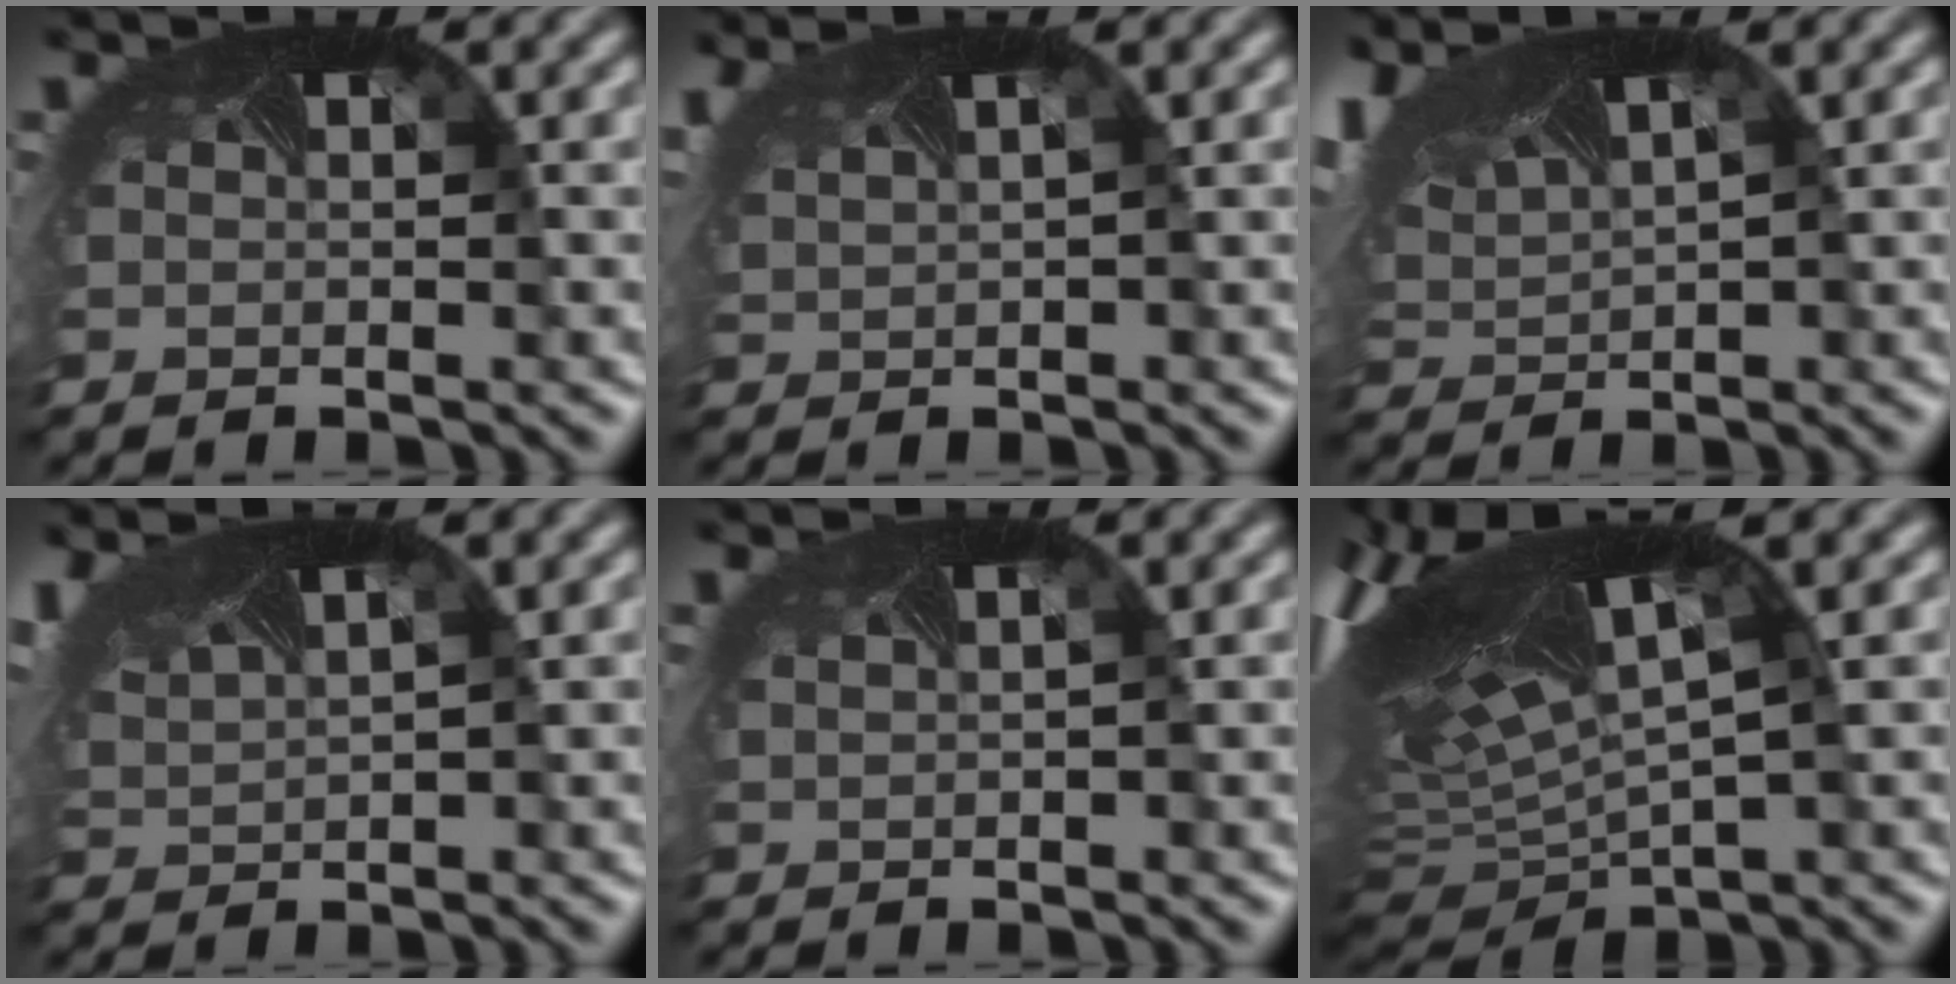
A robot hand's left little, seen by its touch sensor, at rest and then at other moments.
{"total": 6.2, "force": [2.4, 3.1, 4.9], "torque": [-0.123, 0.027, 0.048]}
{"total": 9.3, "force": [4.8, 4.2, 6.8], "torque": [-0.162, 0.035, 0.087]}
{"total": 7.7, "force": [3.8, 3.6, 5.6], "torque": [-0.137, 0.030, 0.069]}
{"total": 0.8, "force": [0.4, 0.5, 0.5], "torque": [-0.011, 0.012, 0.003]}
{"total": 12.8, "force": [3.0, 5.4, 11.3], "torque": [-0.258, 0.007, 0.078]}